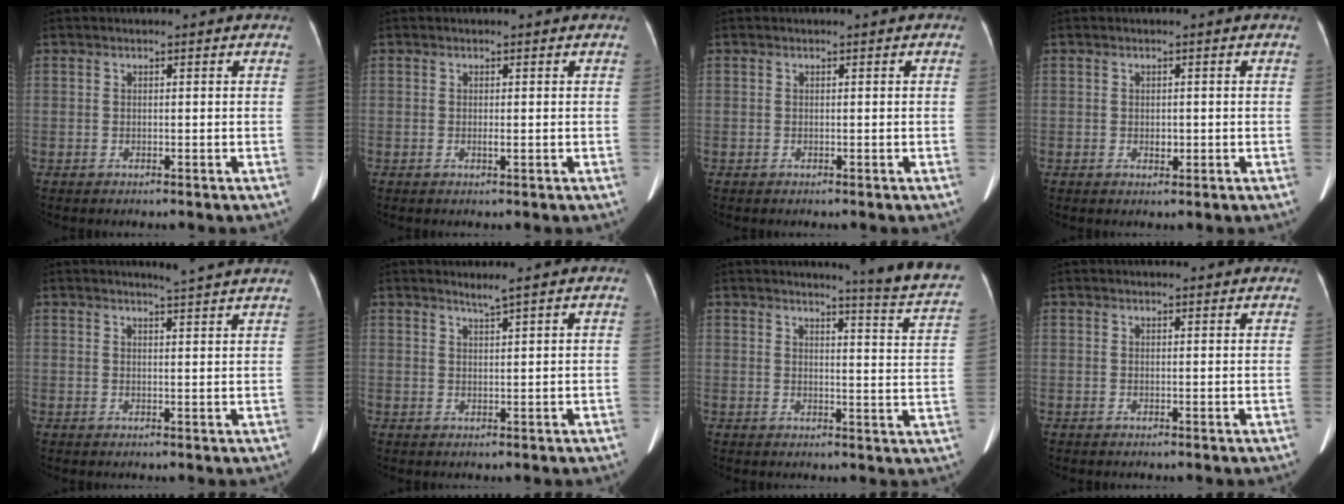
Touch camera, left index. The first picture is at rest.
{"total": 0.6, "force": [0.0, 0.1, 0.6], "torque": [-0.014, -0.001, -0.002]}
{"total": 0.0}
{"total": 1.2, "force": [-0.2, 0.8, 0.8], "torque": [-0.015, 0.000, 0.000]}
{"total": 5.5, "force": [5.1, -0.7, 1.9], "torque": [-0.031, 0.001, 0.052]}
{"total": 1.8, "force": [1.5, -0.7, 0.7], "torque": [-0.022, -0.007, 0.033]}
{"total": 11.8, "force": [10.9, -0.9, 4.5], "torque": [-0.046, -0.068, 0.106]}
{"total": 3.8, "force": [3.5, 0.9, 1.2], "torque": [-0.014, 0.018, 0.039]}